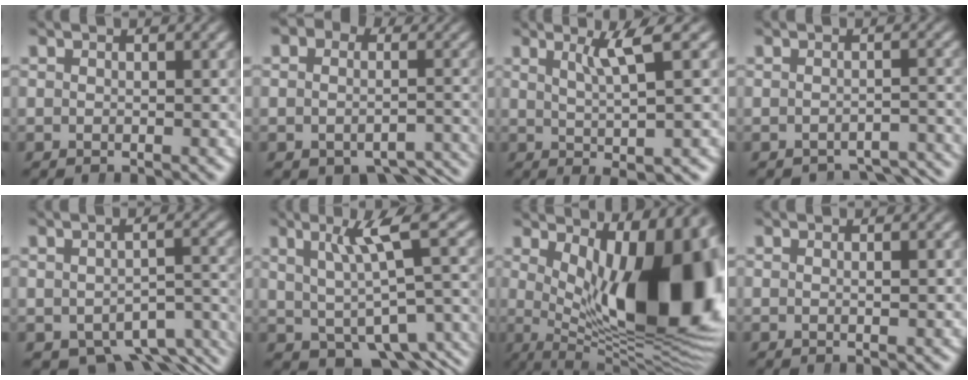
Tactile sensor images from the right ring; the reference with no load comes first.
{"total": 6.2, "force": [-4.6, 3.3, 2.5], "torque": [-0.027, -0.023, -0.063]}
{"total": 3.7, "force": [0.7, -0.3, 3.6], "torque": [-0.050, -0.005, 0.024]}
{"total": 4.6, "force": [-4.5, 0.6, 0.5], "torque": [-0.005, -0.016, -0.065]}
{"total": 6.8, "force": [-5.1, 3.2, 3.2], "torque": [-0.028, -0.020, -0.067]}
{"total": 5.7, "force": [-2.5, 2.4, 4.5], "torque": [-0.055, -0.019, -0.019]}
{"total": 20.2, "force": [0.1, 9.6, 17.8], "torque": [-0.236, -0.024, 0.015]}
{"total": 0.5, "force": [0.1, -0.1, 0.5], "torque": [-0.009, -0.001, 0.001]}